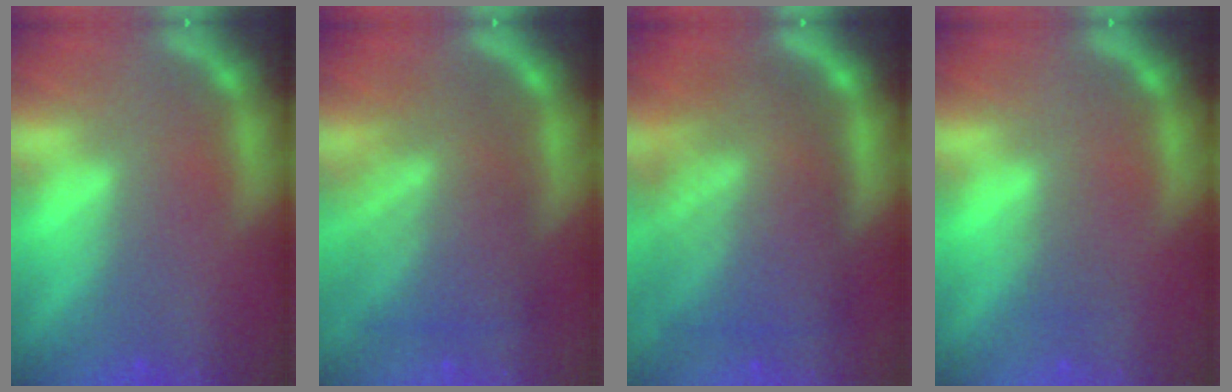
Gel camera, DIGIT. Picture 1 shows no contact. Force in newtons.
{"total": 7.6}
{"total": 10.0}
{"total": 1.0}